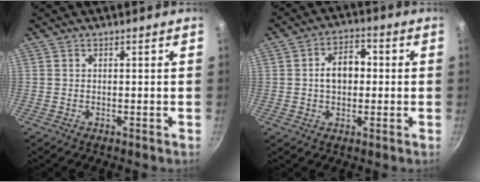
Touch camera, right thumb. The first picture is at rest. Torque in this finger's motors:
{"motor_torque": [-0.59, 0.74, 0.82, -0.04, 0.01]}